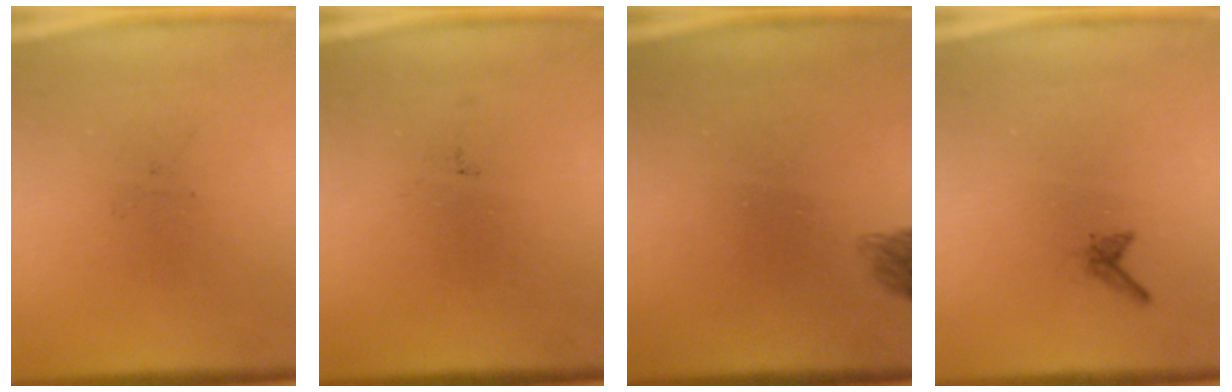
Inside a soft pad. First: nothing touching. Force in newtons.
{"total": 0.0}
{"total": 1.4}
{"total": 0.6}